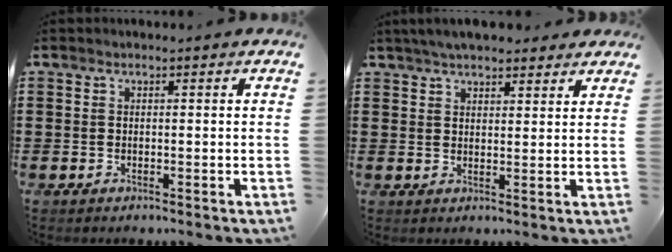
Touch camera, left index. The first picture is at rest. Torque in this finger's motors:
{"motor_torque": [0.76, -0.72, 0.51, 0.16]}